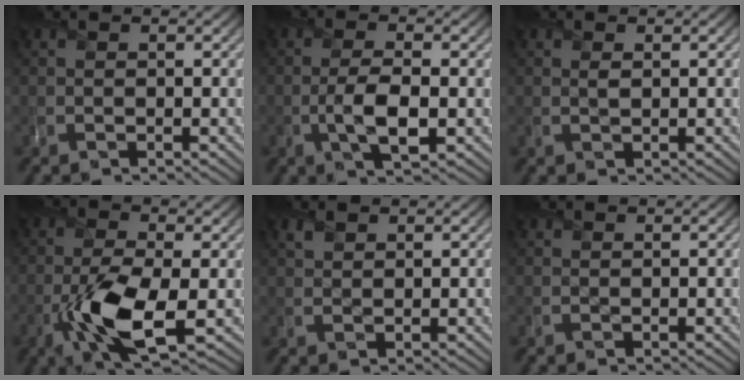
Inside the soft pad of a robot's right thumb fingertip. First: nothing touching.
{"total": 4.9, "force": [-1.4, 1.7, 4.3], "torque": [-0.093, -0.004, -0.029]}
{"total": 0.7, "force": [0.4, 0.1, 0.6], "torque": [-0.013, 0.000, 0.006]}
{"total": 9.2, "force": [-3.0, 3.4, 8.0], "torque": [-0.165, -0.010, -0.060]}
{"total": 1.1, "force": [0.9, 0.6, 0.2], "torque": [-0.010, -0.002, 0.022]}
{"total": 0.0}